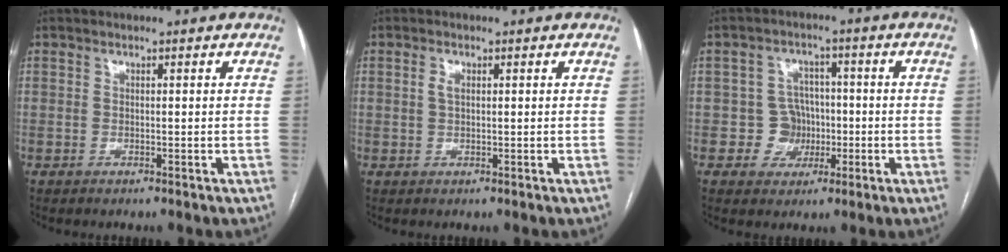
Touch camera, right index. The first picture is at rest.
{"total": 1.4, "force": [0.4, 0.7, 1.2], "torque": [-0.026, 0.004, 0.009]}
{"total": 5.3, "force": [-1.0, 5.1, 0.8], "torque": [-0.004, 0.017, -0.011]}